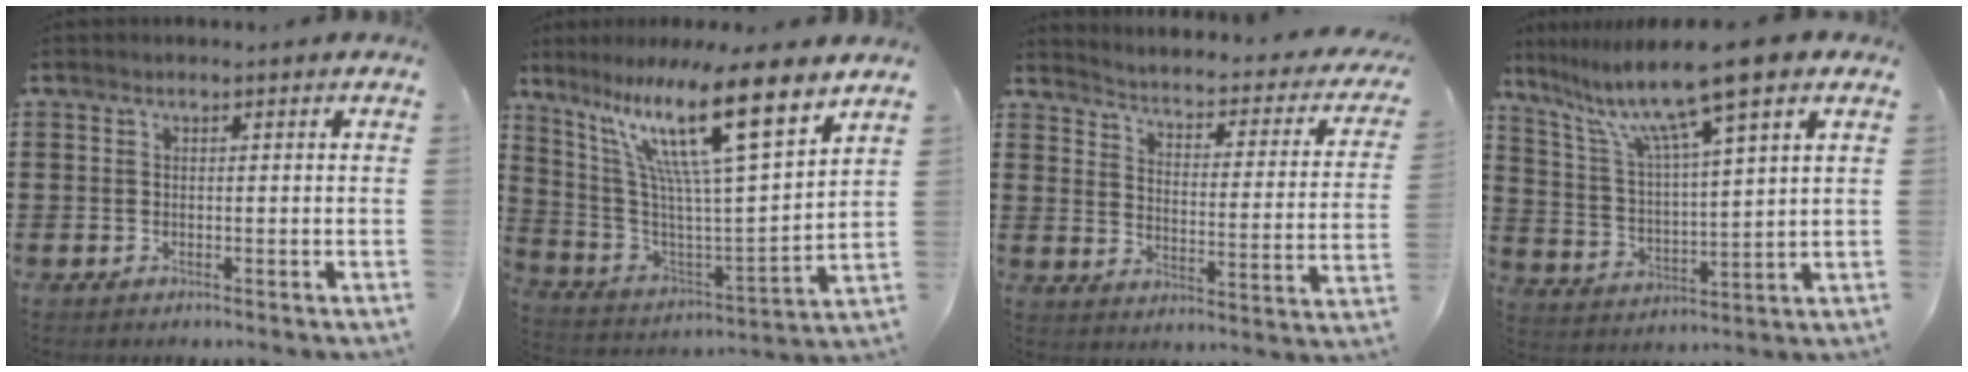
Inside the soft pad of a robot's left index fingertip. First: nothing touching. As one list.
[{"total": 15.4, "force": [9.6, 1.0, 12.0], "torque": [-0.254, -0.052, 0.146]}, {"total": 2.0, "force": [1.8, -0.2, 1.0], "torque": [-0.037, -0.030, 0.016]}, {"total": 11.5, "force": [8.5, 0.4, 7.7], "torque": [-0.177, -0.038, 0.138]}]